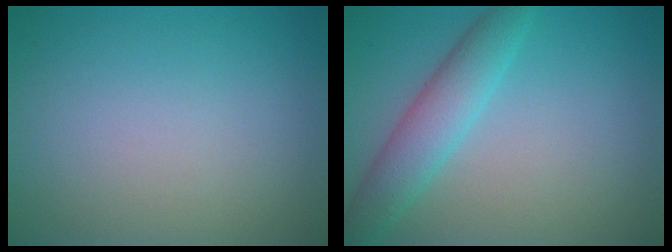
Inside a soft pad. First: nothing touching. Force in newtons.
{"total": 4.1, "press": 4.1, "slide": 0.1}